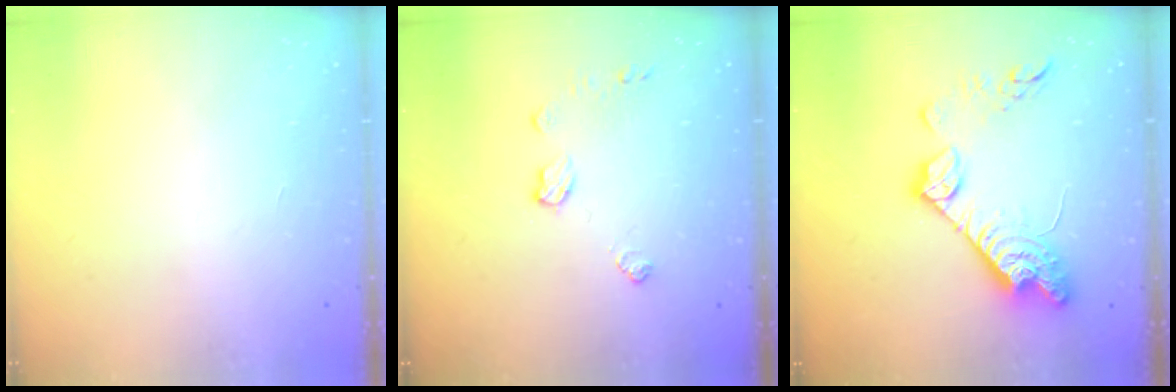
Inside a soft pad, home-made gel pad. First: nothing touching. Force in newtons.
{"total": 6.5, "press": 6.5, "slide": 0.2}
{"total": 17.5, "press": 17.5, "slide": 1.2}